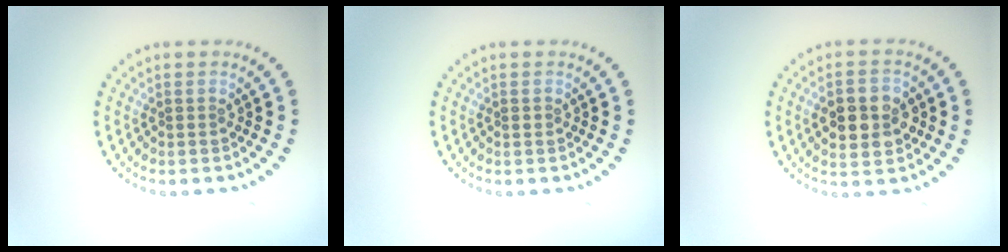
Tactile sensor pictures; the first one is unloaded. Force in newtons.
{"total": 0.6, "press": 0.6, "slide": 0.1}
{"total": 4.8, "press": 4.8, "slide": 0.1}